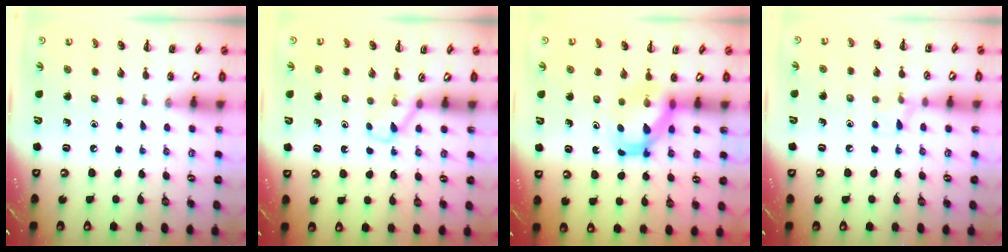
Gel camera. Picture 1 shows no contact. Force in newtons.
{"total": 2.5, "press": 2.3, "slide": 0.9}
{"total": 5.3, "press": 5.2, "slide": 1.2}
{"total": 6.1, "press": 5.8, "slide": 1.9}